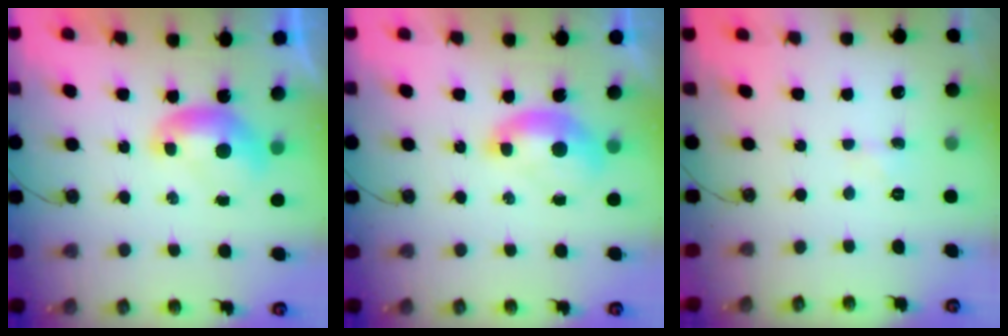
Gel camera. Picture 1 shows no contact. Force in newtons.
{"total": 1.7, "press": 1.5, "slide": 0.6}
{"total": 0.5, "press": 0.5, "slide": 0.2}